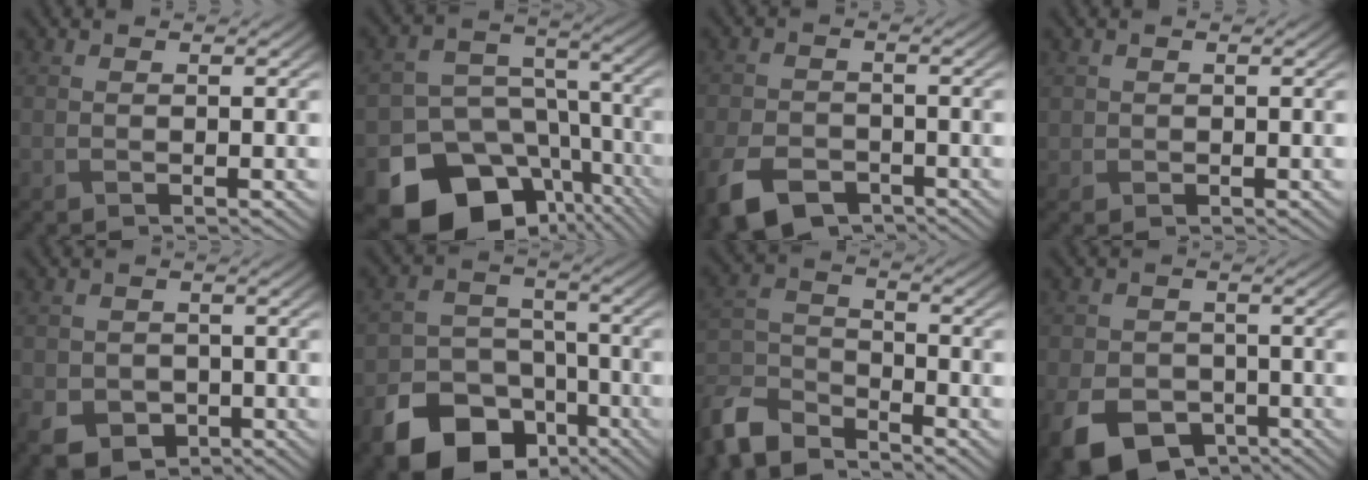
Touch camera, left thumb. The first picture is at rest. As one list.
[{"total": 18.7, "force": [-10.2, 13.9, 7.2], "torque": [-0.132, -0.064, -0.148]}, {"total": 7.1, "force": [-4.3, 4.2, 3.7], "torque": [-0.090, -0.021, -0.079]}, {"total": 1.2, "force": [0.3, 1.2, -0.1], "torque": [0.001, -0.005, 0.002]}, {"total": 4.9, "force": [-1.8, 4.1, 1.9], "torque": [-0.045, -0.018, -0.033]}, {"total": 15.2, "force": [-9.4, 10.2, 6.1], "torque": [-0.143, -0.051, -0.145]}, {"total": 8.3, "force": [-7.4, 2.7, 2.8], "torque": [-0.070, -0.008, -0.163]}, {"total": 8.7, "force": [-4.4, 6.2, 4.2], "torque": [-0.093, -0.033, -0.076]}]